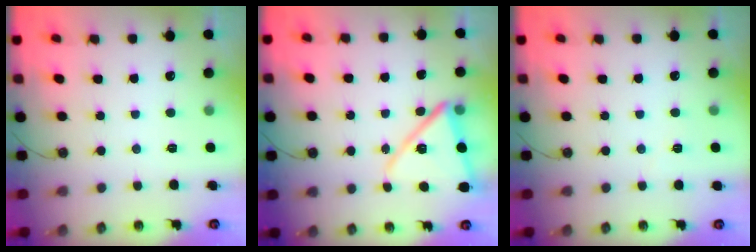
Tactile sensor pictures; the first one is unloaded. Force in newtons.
{"total": 13.3, "press": 13.3, "slide": 1.4}
{"total": 2.9, "press": 1.9, "slide": 2.2}